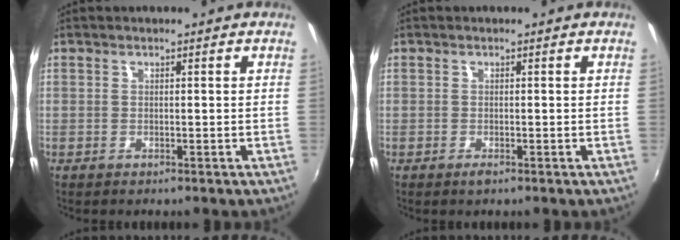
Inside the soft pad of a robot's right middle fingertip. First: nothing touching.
{"total": 0.9, "force": [-0.7, 0.4, 0.5], "torque": [-0.008, -0.005, -0.015]}